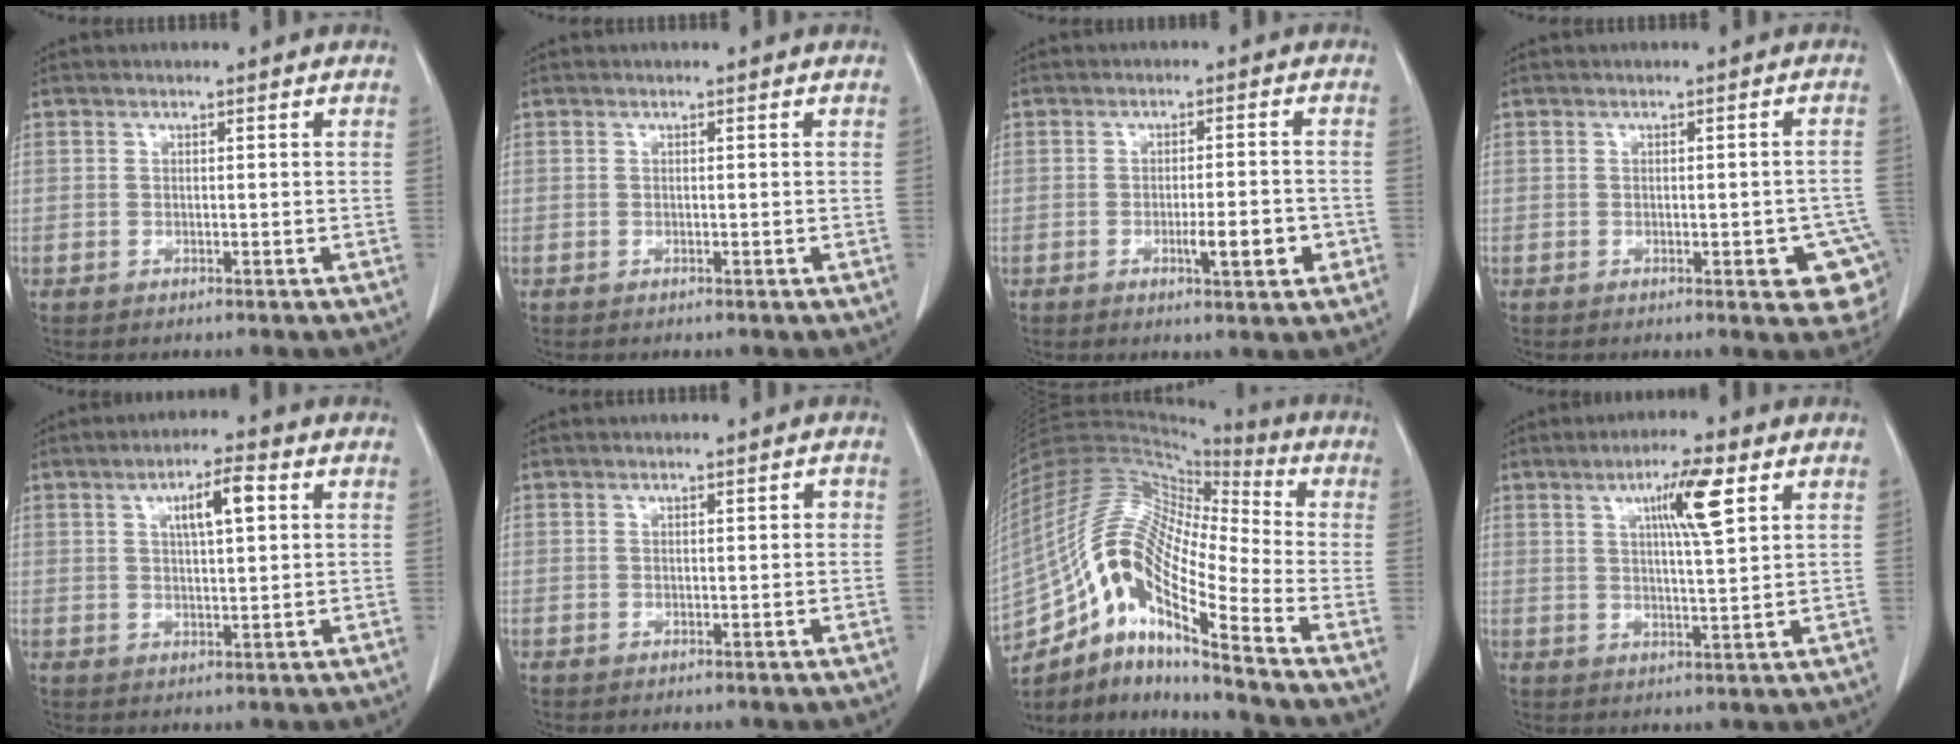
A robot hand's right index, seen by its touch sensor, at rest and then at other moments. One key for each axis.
{"total": 0.0}
{"total": 5.2, "fx": -1.9, "fy": 0.9, "fz": 4.8, "tx": -0.071, "ty": -0.001, "tz": -0.023}
{"total": 8.2, "fx": -3.2, "fy": 2.3, "fz": 7.2, "tx": -0.058, "ty": 0.006, "tz": -0.037}
{"total": 5.8, "fx": 2.0, "fy": 1.1, "fz": 5.3, "tx": -0.090, "ty": 0.007, "tz": 0.033}
{"total": 0.6, "fx": 0.1, "fy": 0.3, "fz": 0.5, "tx": -0.004, "ty": 0.003, "tz": 0.001}
{"total": 16.8, "fx": -9.7, "fy": 2.9, "fz": 13.4, "tx": -0.265, "ty": 0.021, "tz": -0.171}
{"total": 7.5, "fx": 3.2, "fy": 0.3, "fz": 6.8, "tx": -0.116, "ty": 0.004, "tz": 0.054}